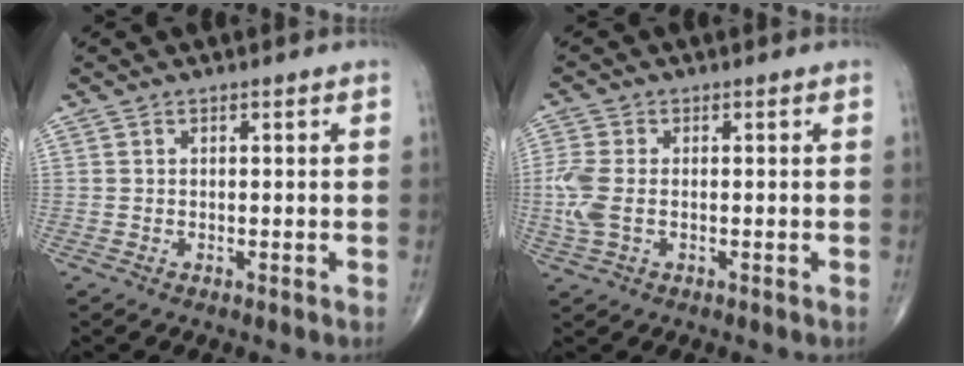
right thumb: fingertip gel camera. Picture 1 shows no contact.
{"total": 5.9, "force": [-0.6, 3.4, 4.7], "torque": [-0.138, 0.002, -0.014]}